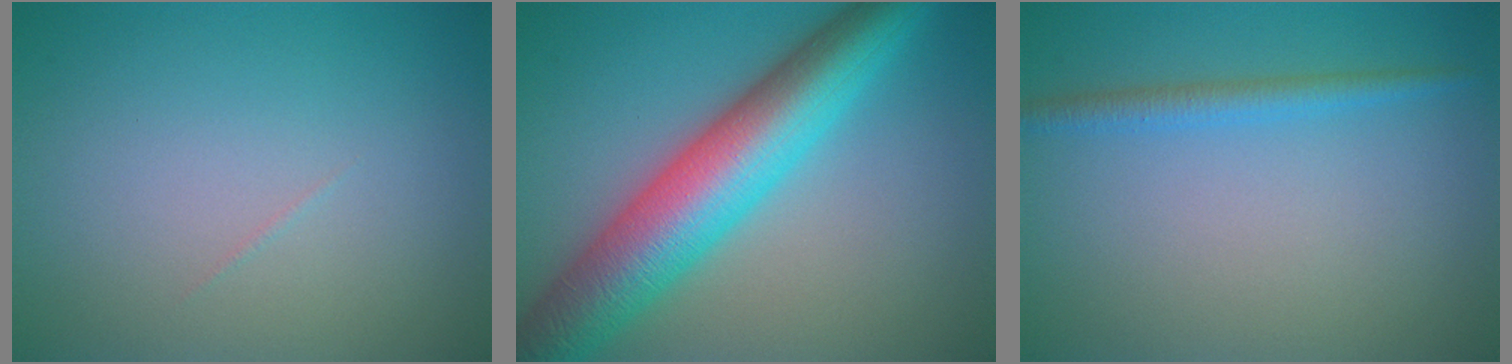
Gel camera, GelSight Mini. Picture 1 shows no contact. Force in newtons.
{"total": 10.3, "press": 10.3, "slide": 0.1}
{"total": 1.8, "press": 1.8, "slide": 0.1}